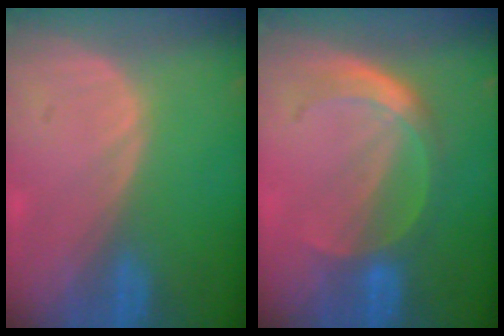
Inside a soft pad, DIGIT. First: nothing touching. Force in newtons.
{"total": 5.7, "press": 5.2, "slide": 2.5}